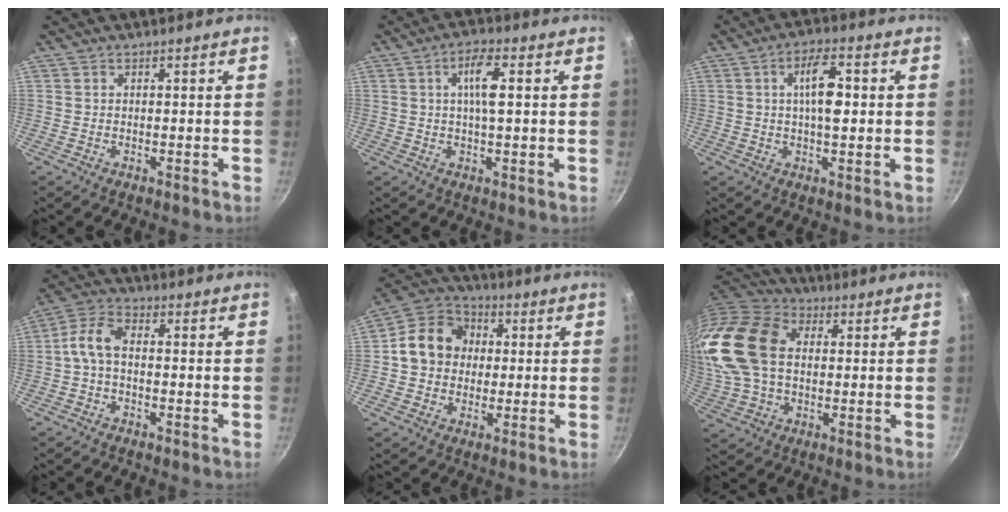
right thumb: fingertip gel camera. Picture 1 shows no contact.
{"total": 6.1, "force": [1.2, 1.7, 5.8], "torque": [-0.105, 0.007, 0.018]}
{"total": 7.9, "force": [1.0, 3.0, 7.3], "torque": [-0.112, 0.007, 0.012]}
{"total": 5.8, "force": [-1.0, 3.3, 4.6], "torque": [-0.098, 0.029, -0.031]}
{"total": 11.5, "force": [0.8, 9.9, 5.8], "torque": [-0.064, 0.021, -0.008]}
{"total": 21.1, "force": [2.6, 14.6, 15.0], "torque": [-0.306, 0.027, 0.041]}